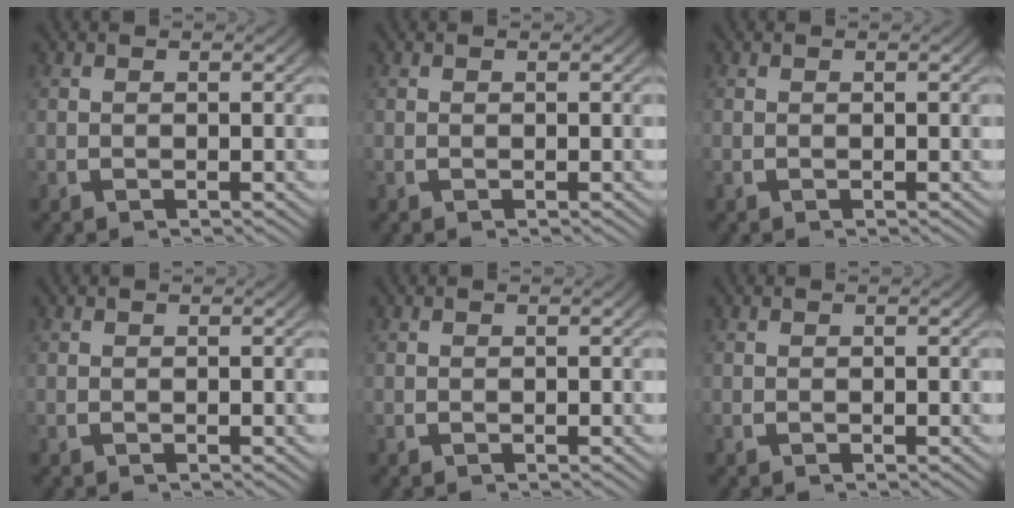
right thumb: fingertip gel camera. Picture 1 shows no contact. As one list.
[{"total": 0.0}, {"total": 0.0}, {"total": 0.0}, {"total": 0.0}, {"total": 0.0}]